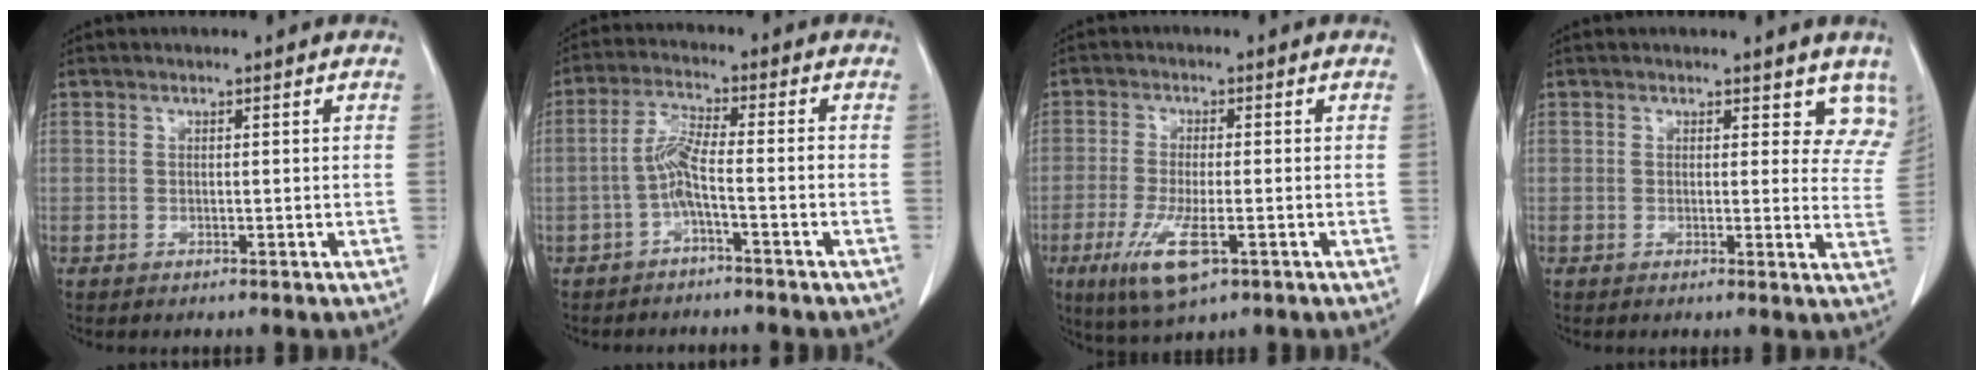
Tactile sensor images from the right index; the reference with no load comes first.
{"total": 4.6, "force": [-1.9, 0.0, 4.2], "torque": [-0.088, 0.010, -0.039]}
{"total": 8.1, "force": [-3.6, 1.8, 7.0], "torque": [-0.144, -0.022, -0.058]}
{"total": 6.8, "force": [5.8, 3.3, 1.6], "torque": [0.017, -0.016, 0.041]}